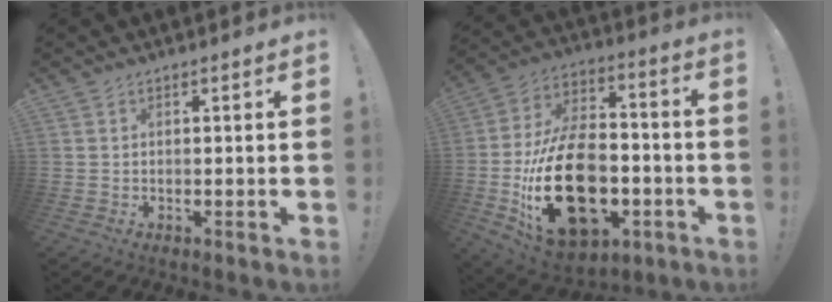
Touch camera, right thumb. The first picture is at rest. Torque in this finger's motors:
{"motor_torque": [1.77, 1.96, 1.69, -1.08, 0.35]}